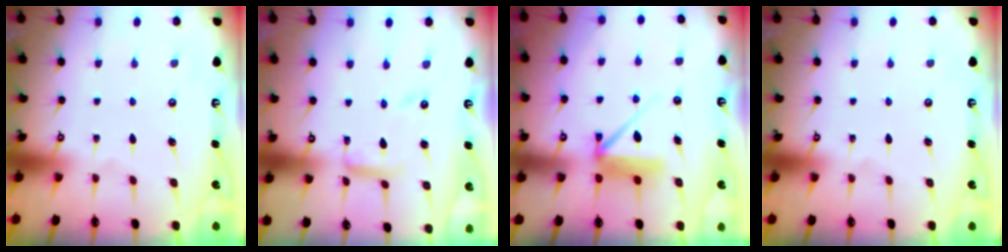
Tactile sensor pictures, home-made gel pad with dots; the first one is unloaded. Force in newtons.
{"total": 8.3, "press": 8.3, "slide": 0.3}
{"total": 8.4, "press": 8.4, "slide": 0.6}
{"total": 0.0}